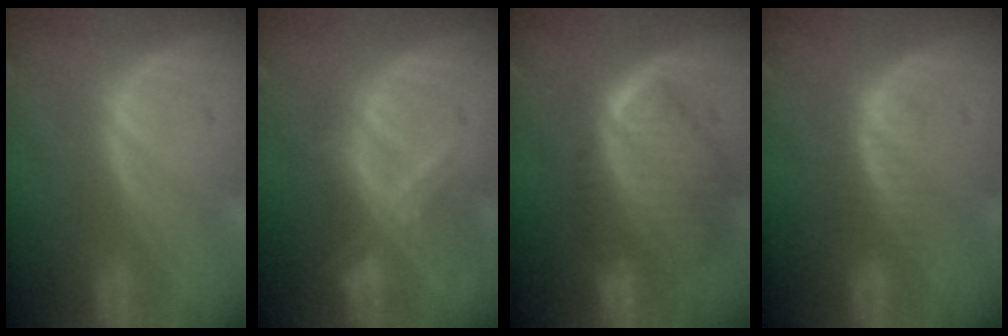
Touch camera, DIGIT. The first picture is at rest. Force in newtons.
{"total": 7.0, "press": 6.1, "slide": 3.4}
{"total": 10.1, "press": 8.6, "slide": 5.2}
{"total": 2.3, "press": 2.3, "slide": 0.3}